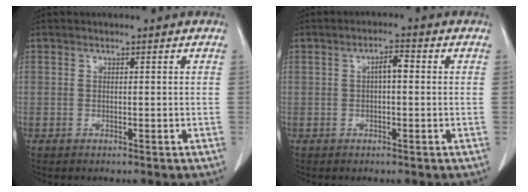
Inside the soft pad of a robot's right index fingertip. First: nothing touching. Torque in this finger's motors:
{"motor_torque": [0.32, -0.20, 0.10, 0.05]}